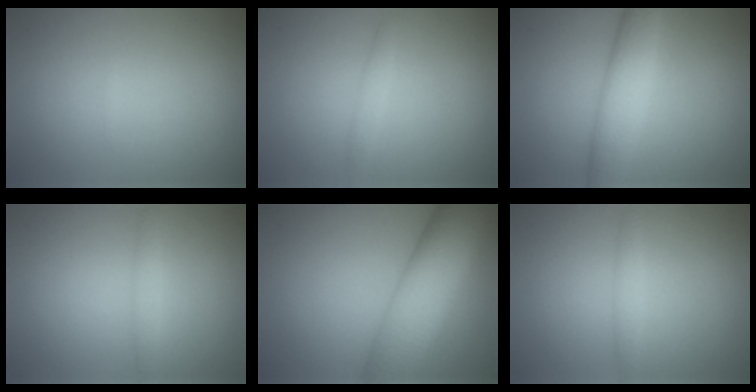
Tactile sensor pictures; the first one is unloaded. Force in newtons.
{"total": 0.5, "press": 0.5, "slide": 0.1}
{"total": 4.6, "press": 4.6, "slide": 0.0}
{"total": 1.0, "press": 1.0, "slide": 0.1}
{"total": 9.2, "press": 9.2, "slide": 0.5}
{"total": 1.1, "press": 1.1, "slide": 0.0}